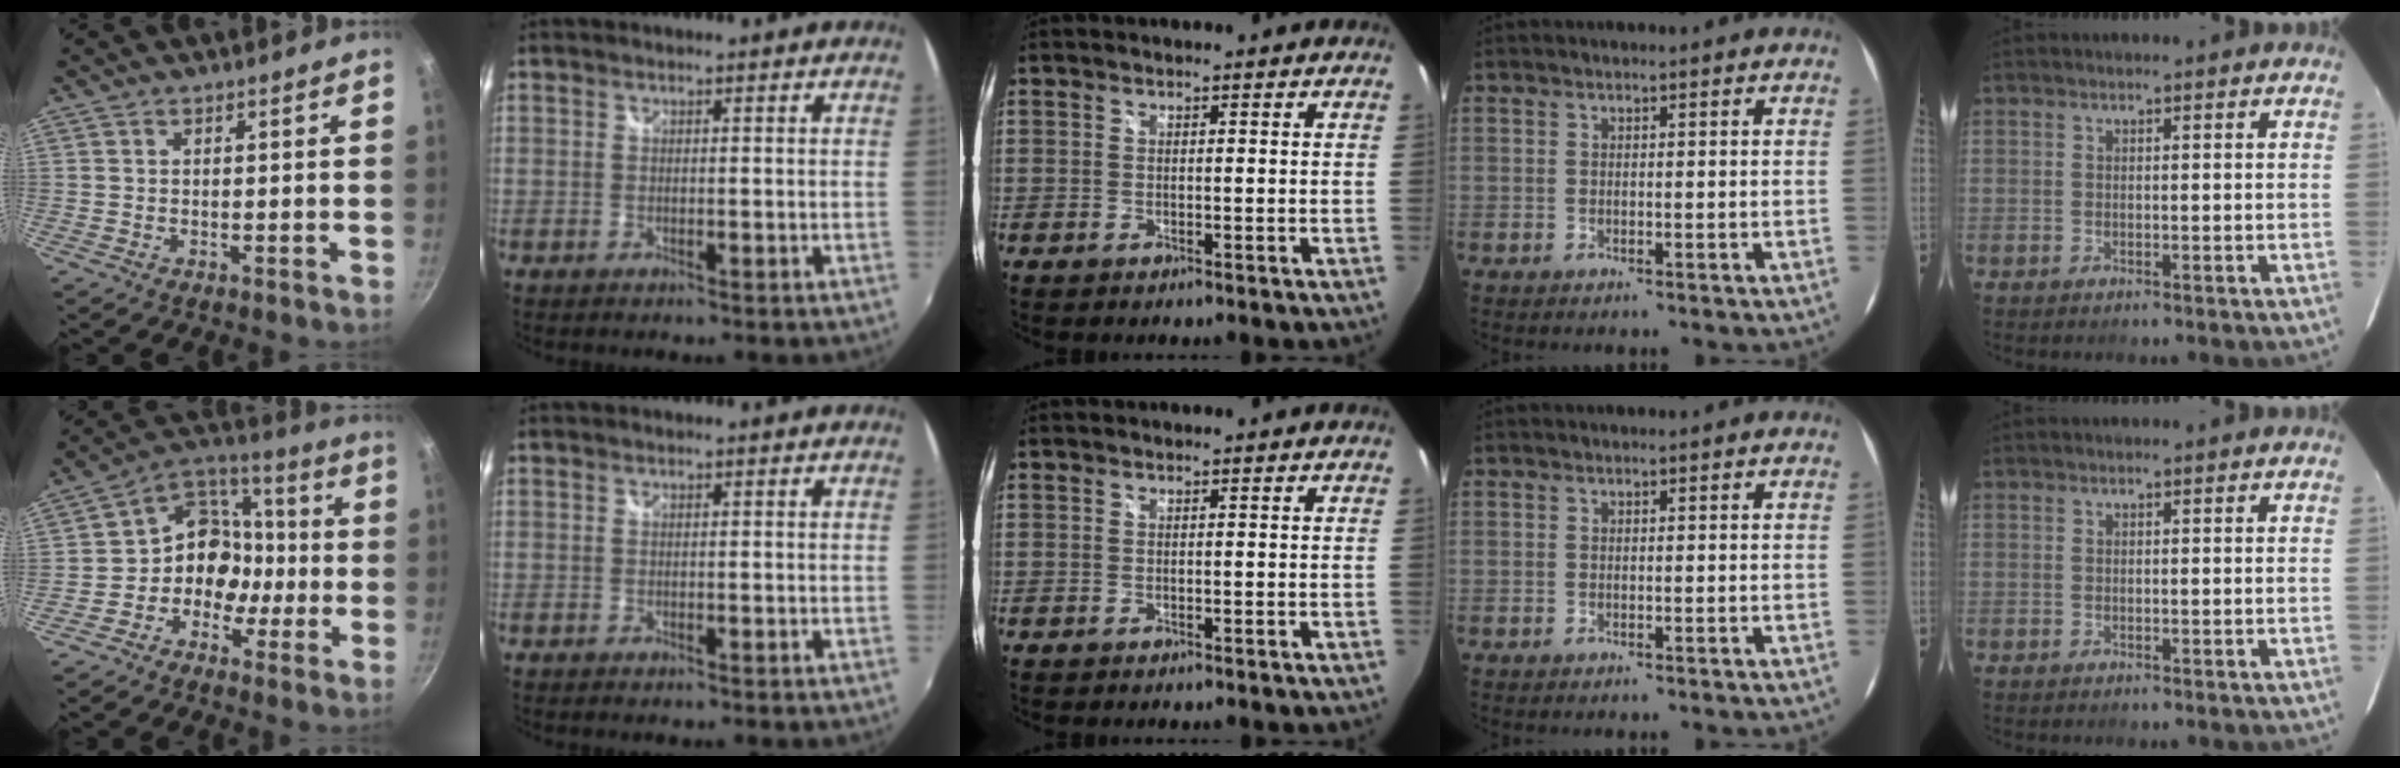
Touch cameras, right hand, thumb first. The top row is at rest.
{"thumb": {"total": 11.4, "force": [-2.9, 9.8, 5.1], "torque": [-0.019, 0.060, -0.068]}}